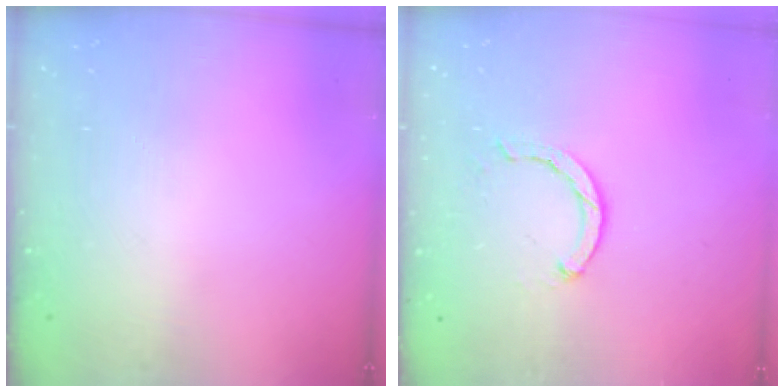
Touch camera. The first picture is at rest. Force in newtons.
{"total": 2.3, "press": 2.3, "slide": 0.3}